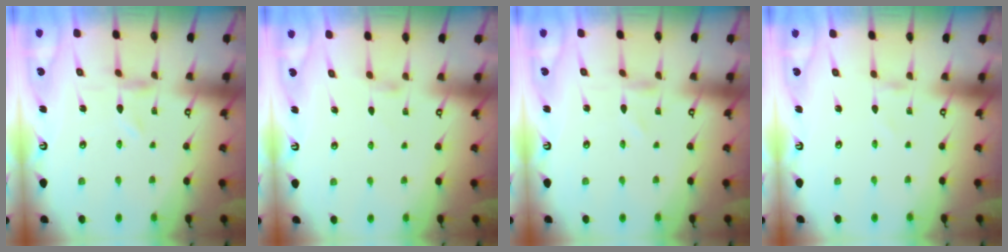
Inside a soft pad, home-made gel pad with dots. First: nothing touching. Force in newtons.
{"total": 1.3, "press": 1.3, "slide": 0.3}
{"total": 0.8, "press": 0.8, "slide": 0.1}
{"total": 0.0}